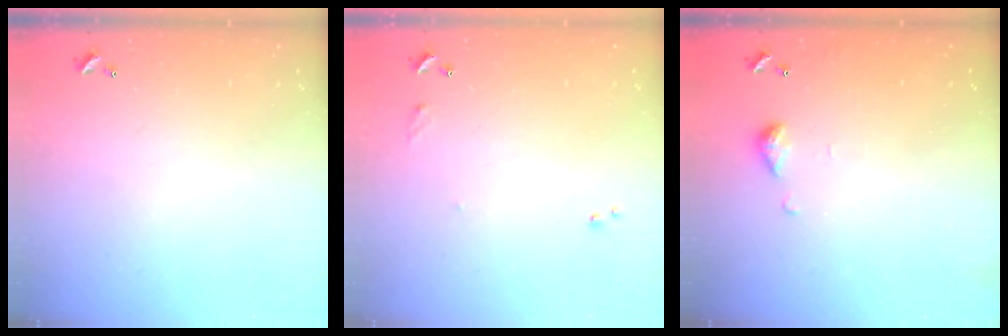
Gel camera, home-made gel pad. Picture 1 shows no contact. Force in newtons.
{"total": 6.5, "press": 6.5, "slide": 0.7}
{"total": 5.6, "press": 5.5, "slide": 0.7}